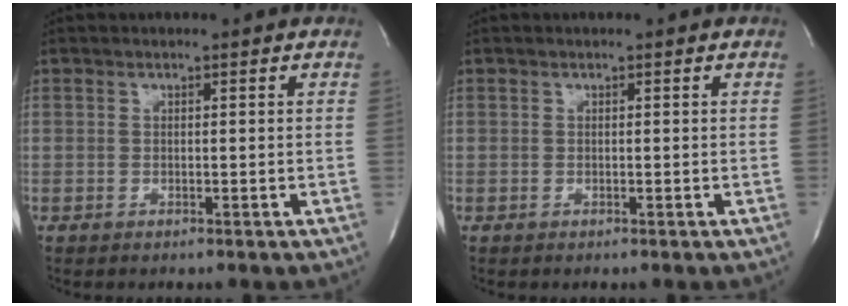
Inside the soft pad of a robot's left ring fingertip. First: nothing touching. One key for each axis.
{"total": 0.0}